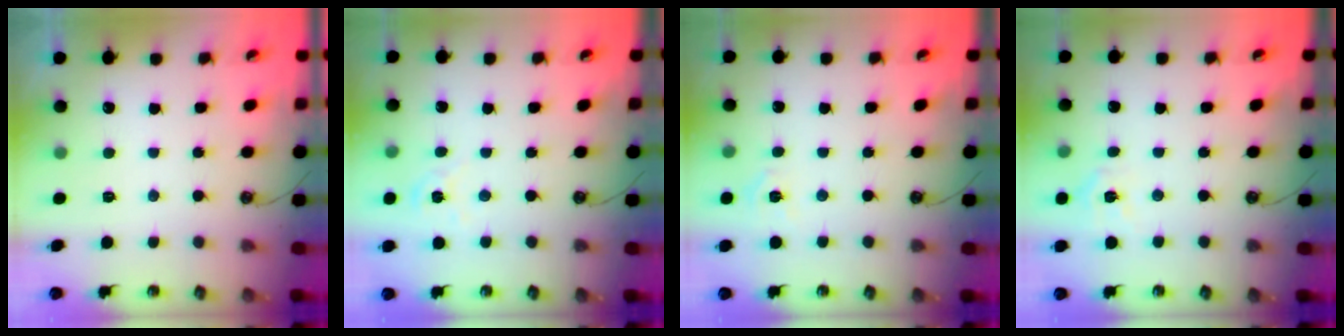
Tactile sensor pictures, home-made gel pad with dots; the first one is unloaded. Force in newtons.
{"total": 1.9, "press": 1.8, "slide": 0.3}
{"total": 2.9, "press": 2.9, "slide": 0.4}
{"total": 5.5, "press": 5.5, "slide": 0.6}